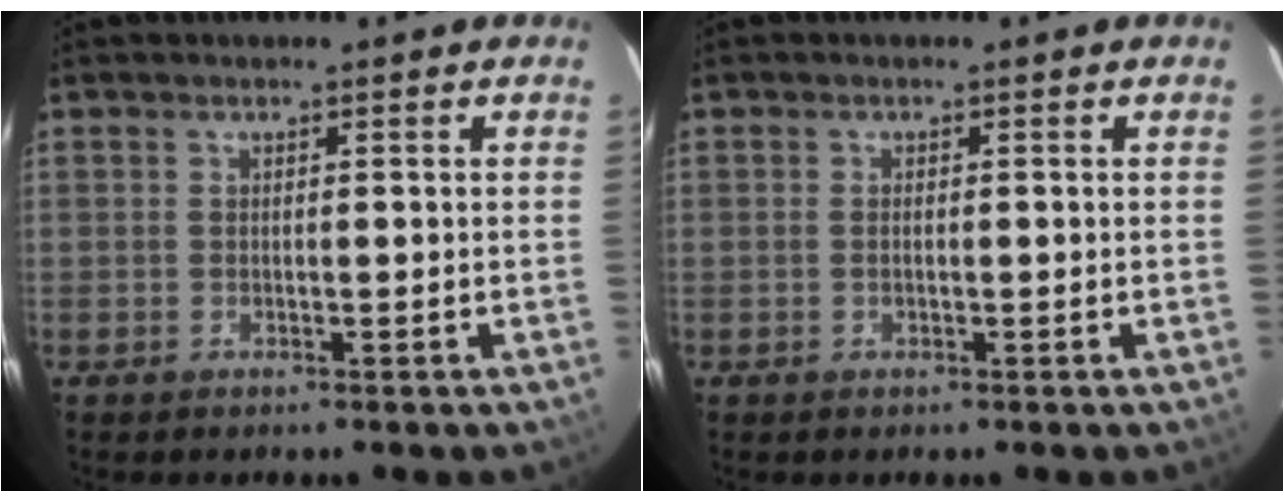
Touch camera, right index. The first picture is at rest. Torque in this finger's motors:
{"motor_torque": [-0.15, 0.12, -0.05, 0.00]}